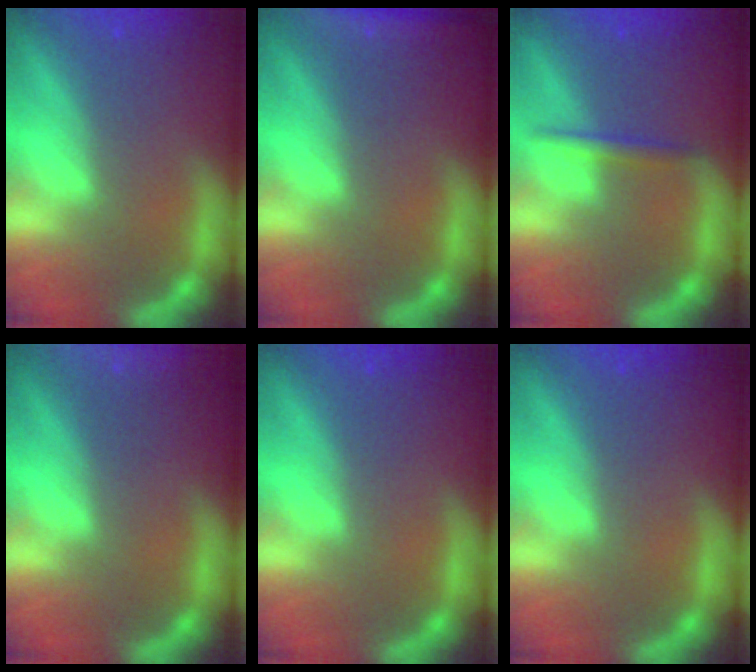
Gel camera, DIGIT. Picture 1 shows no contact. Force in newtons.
{"total": 4.4}
{"total": 1.9}
{"total": 10.0}
{"total": 0.0}
{"total": 0.0}